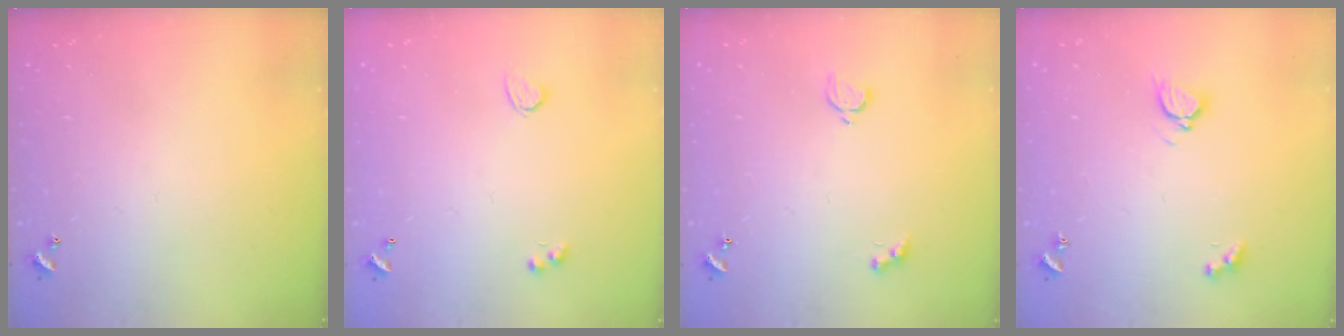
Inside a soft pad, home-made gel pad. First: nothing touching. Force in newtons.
{"total": 1.9, "press": 1.5, "slide": 1.1}
{"total": 2.1, "press": 2.1, "slide": 0.5}
{"total": 3.4, "press": 3.3, "slide": 0.4}